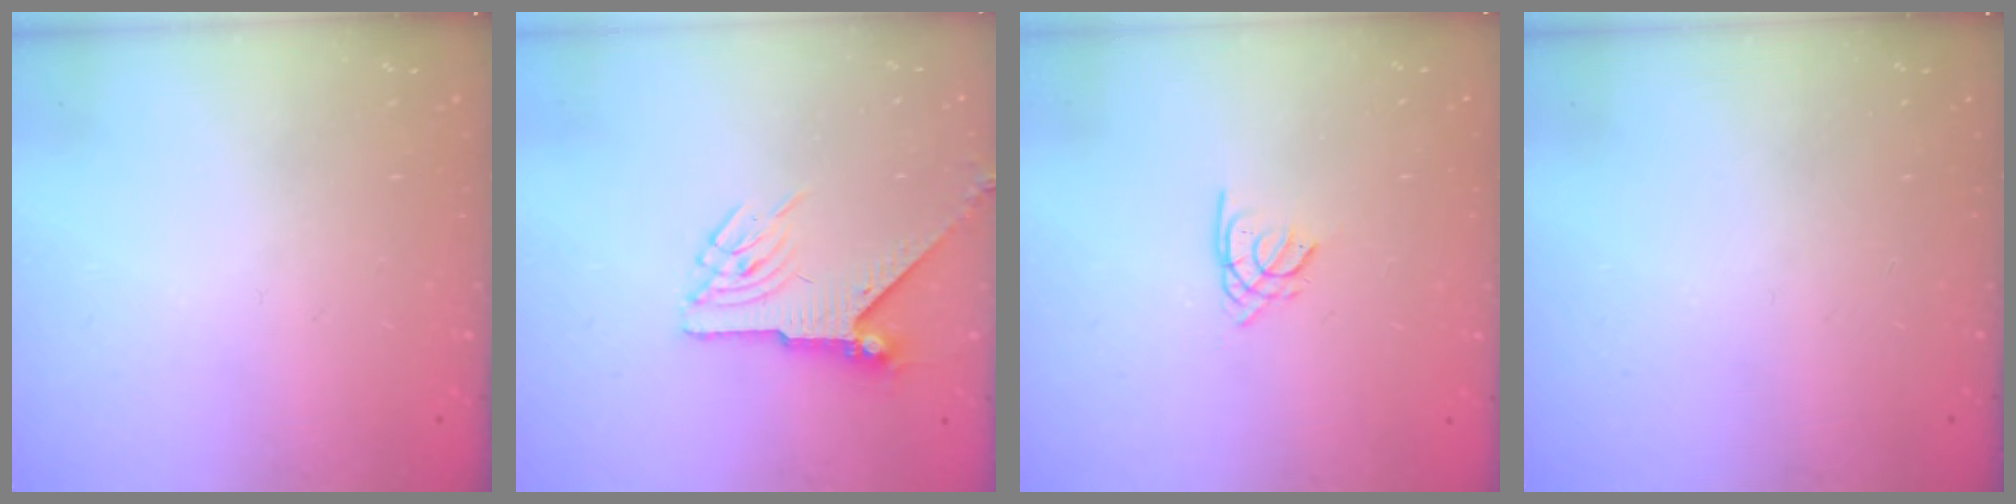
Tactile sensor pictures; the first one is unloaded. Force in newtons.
{"total": 6.7, "press": 6.7, "slide": 0.1}
{"total": 1.4, "press": 1.4, "slide": 0.3}
{"total": 0.0}